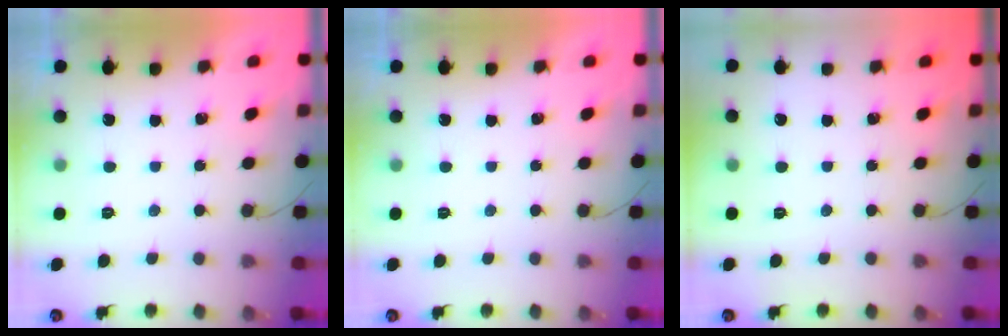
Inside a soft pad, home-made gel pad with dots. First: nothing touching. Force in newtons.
{"total": 0.0}
{"total": 0.0}